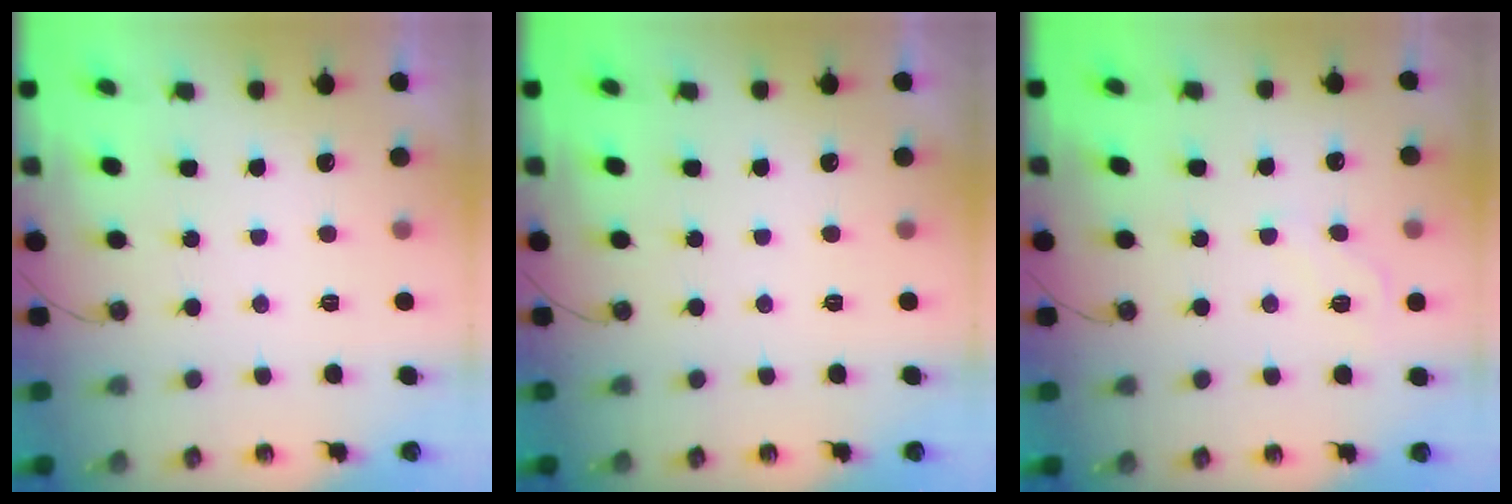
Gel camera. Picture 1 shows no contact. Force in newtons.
{"total": 0.0}
{"total": 3.8, "press": 3.8, "slide": 0.6}